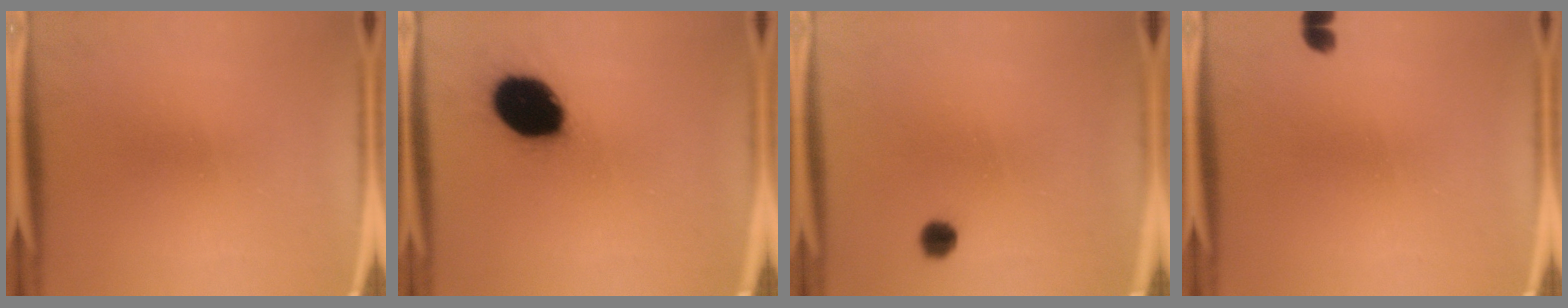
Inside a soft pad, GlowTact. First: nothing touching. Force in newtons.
{"total": 18.6}
{"total": 2.6}
{"total": 1.4}